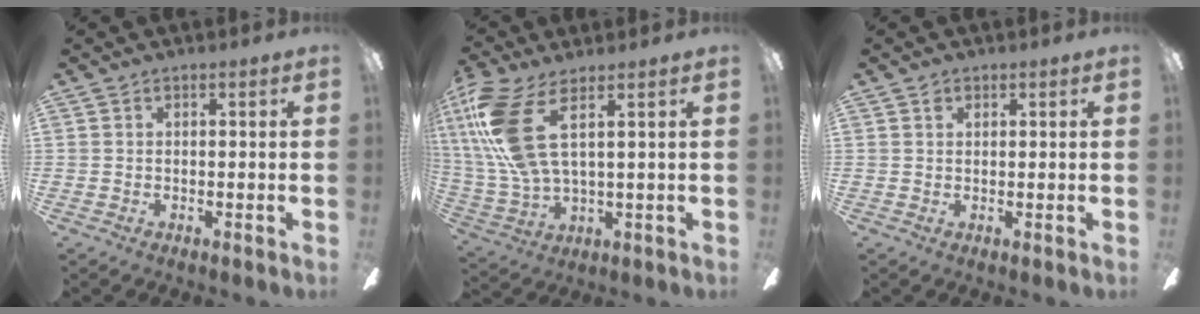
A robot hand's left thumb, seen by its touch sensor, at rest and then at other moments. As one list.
[{"total": 15.9, "force": [6.2, 6.0, 13.3], "torque": [-0.303, -0.023, 0.107]}, {"total": 1.4, "force": [0.8, 1.1, 0.5], "torque": [-0.003, 0.001, 0.013]}]